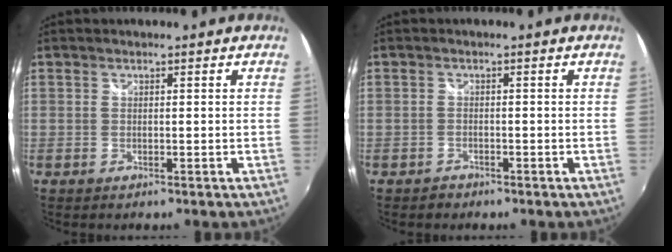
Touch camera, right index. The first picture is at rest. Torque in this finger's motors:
{"motor_torque": [0.04, 0.00, -0.03, 0.00]}